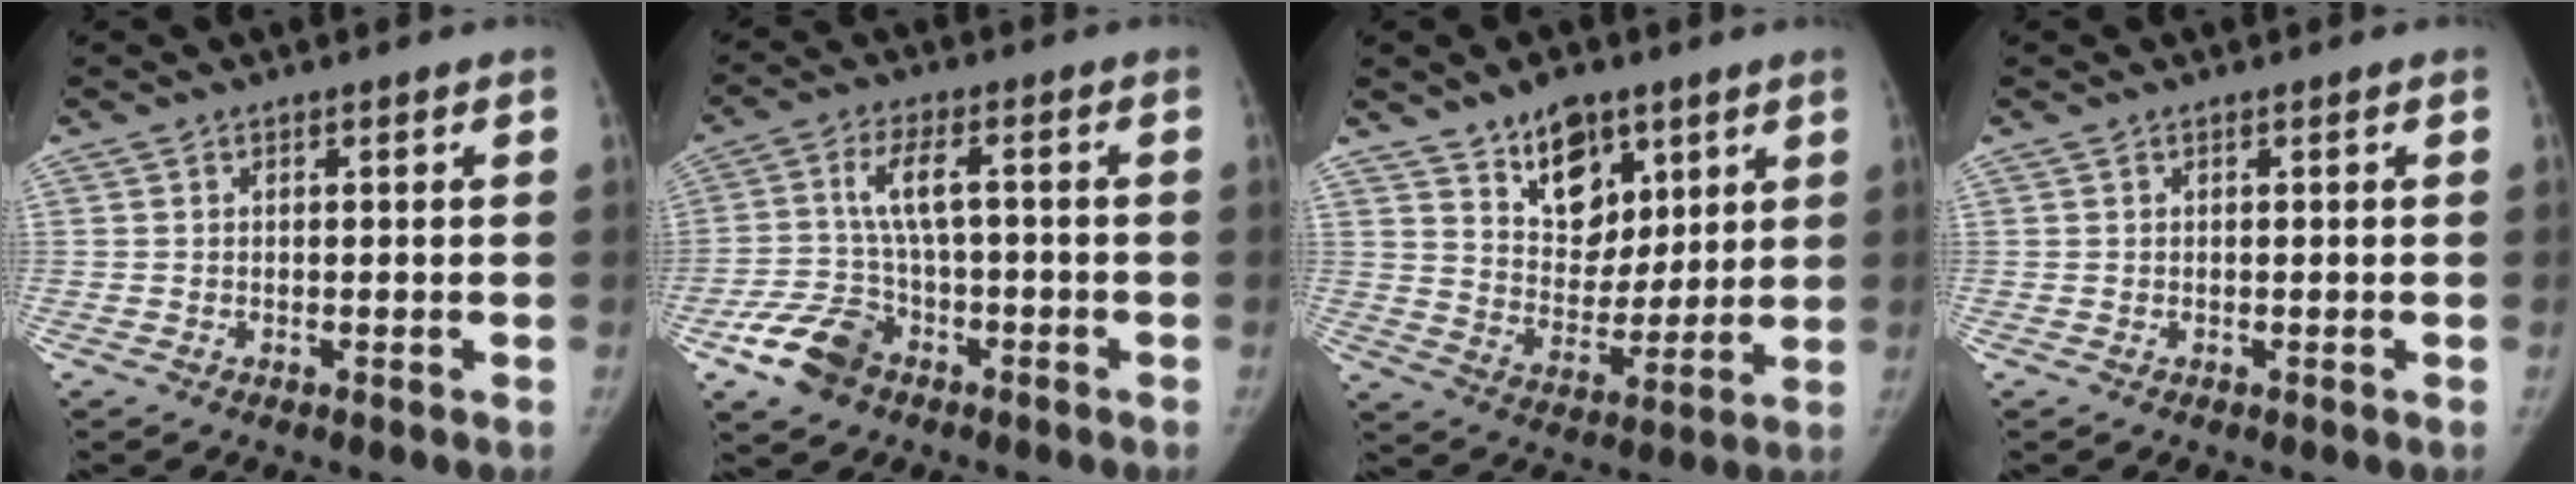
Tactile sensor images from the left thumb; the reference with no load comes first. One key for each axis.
{"total": 9.7, "fx": -4.7, "fy": 6.5, "fz": 5.6, "tx": -0.101, "ty": 0.024, "tz": -0.084}
{"total": 12.3, "fx": 7.5, "fy": 7.5, "fz": 6.3, "tx": -0.060, "ty": -0.050, "tz": 0.132}
{"total": 0.0}